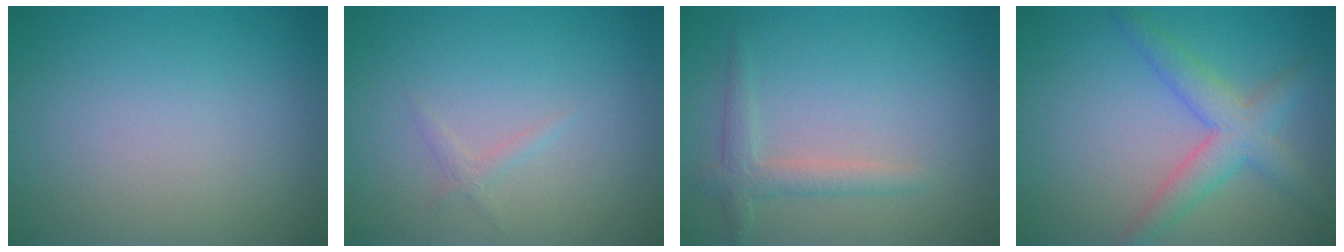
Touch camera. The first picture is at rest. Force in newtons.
{"total": 0.8, "press": 0.8, "slide": 0.0}
{"total": 2.1, "press": 2.1, "slide": 0.1}
{"total": 4.0, "press": 4.0, "slide": 0.2}